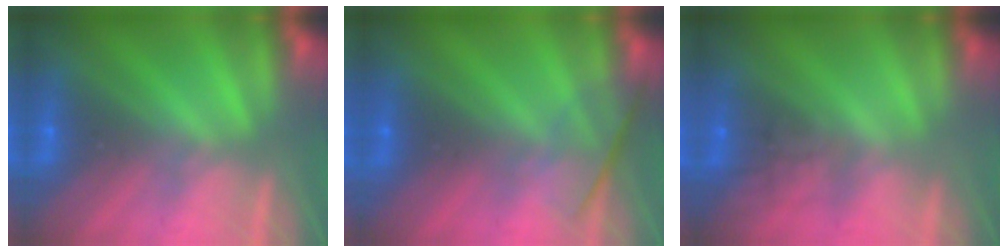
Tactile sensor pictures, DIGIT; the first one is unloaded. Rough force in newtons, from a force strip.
{"total": 2.4}
{"total": 1.6}